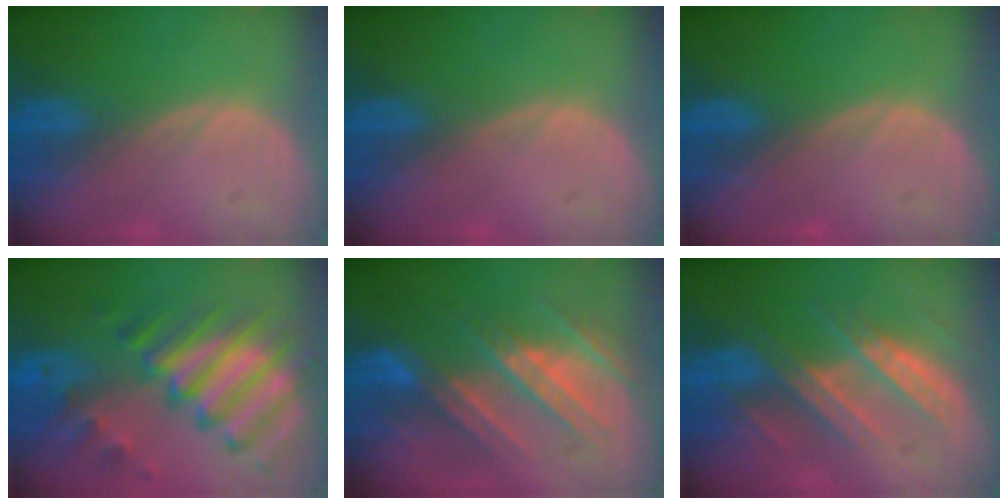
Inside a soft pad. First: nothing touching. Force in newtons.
{"total": 0.0}
{"total": 0.0}
{"total": 11.4, "press": 9.9, "slide": 5.7}
{"total": 8.4, "press": 8.4, "slide": 0.1}
{"total": 8.3, "press": 7.6, "slide": 3.3}